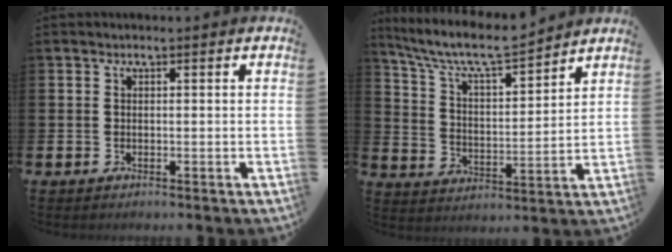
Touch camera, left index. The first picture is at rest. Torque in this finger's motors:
{"motor_torque": [0.63, -1.29, 0.18, 0.06]}